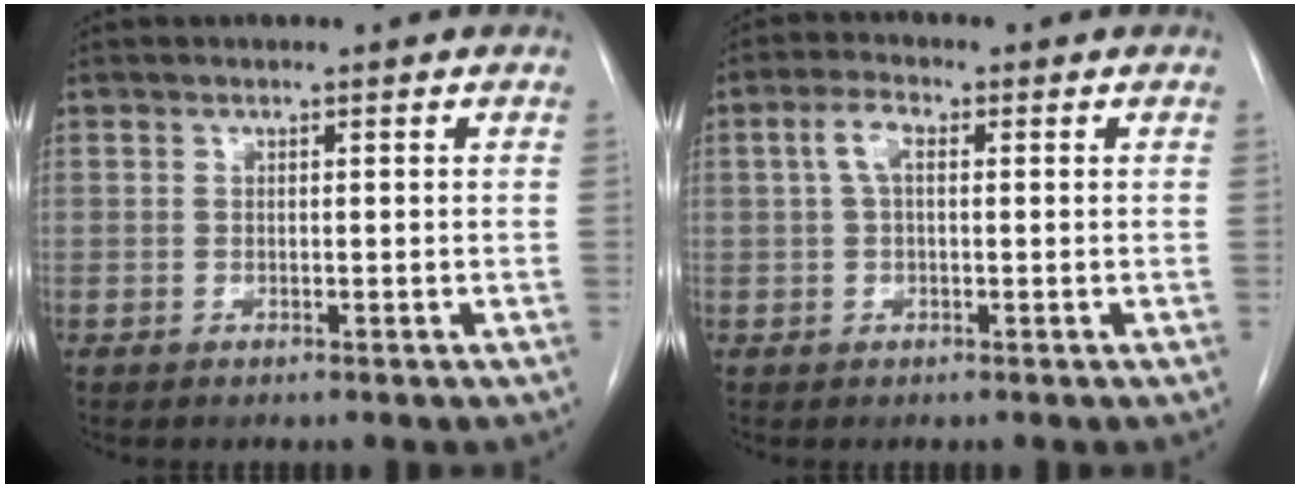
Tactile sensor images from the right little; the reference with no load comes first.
{"total": 3.4, "force": [0.6, 1.5, 3.0], "torque": [-0.067, 0.017, 0.015]}